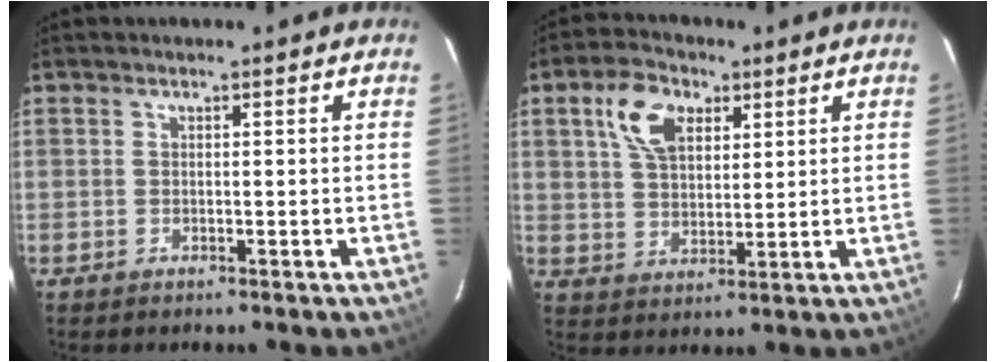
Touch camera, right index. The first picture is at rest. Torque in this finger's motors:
{"motor_torque": [0.73, 0.43, 0.50, 0.07]}